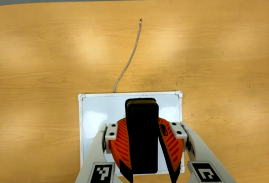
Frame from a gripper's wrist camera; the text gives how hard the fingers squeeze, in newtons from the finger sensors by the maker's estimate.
{"total": 7.8, "left": 7.7, "right": 8.0}